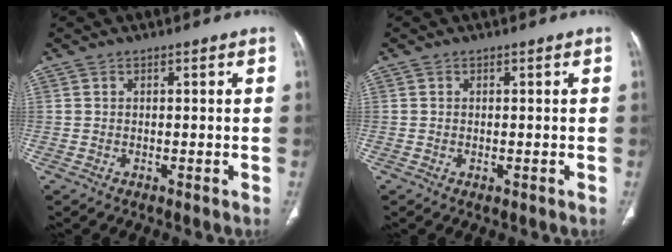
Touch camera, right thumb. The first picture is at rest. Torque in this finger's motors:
{"motor_torque": [-0.43, -0.08, -0.24, 0.14, 0.00]}